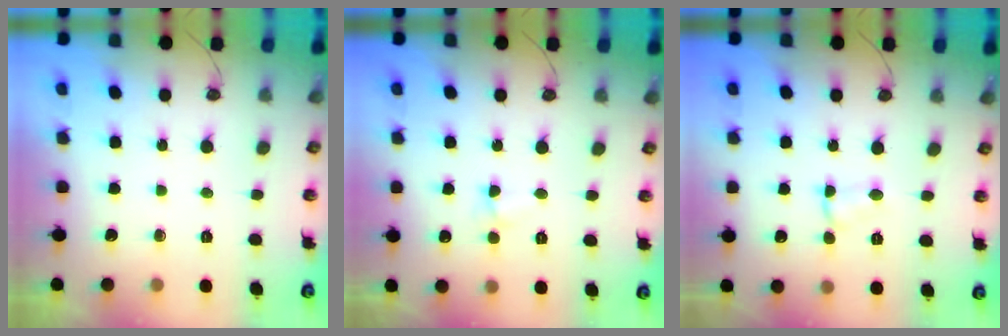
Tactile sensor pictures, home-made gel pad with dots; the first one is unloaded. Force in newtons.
{"total": 4.4, "press": 4.4, "slide": 0.6}
{"total": 3.0, "press": 3.0, "slide": 0.4}